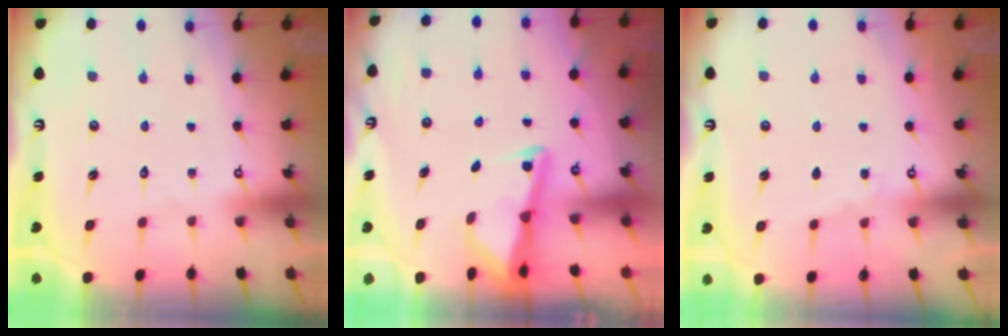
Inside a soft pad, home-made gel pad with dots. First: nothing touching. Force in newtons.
{"total": 3.0, "press": 3.0, "slide": 0.3}
{"total": 3.4, "press": 3.4, "slide": 0.6}